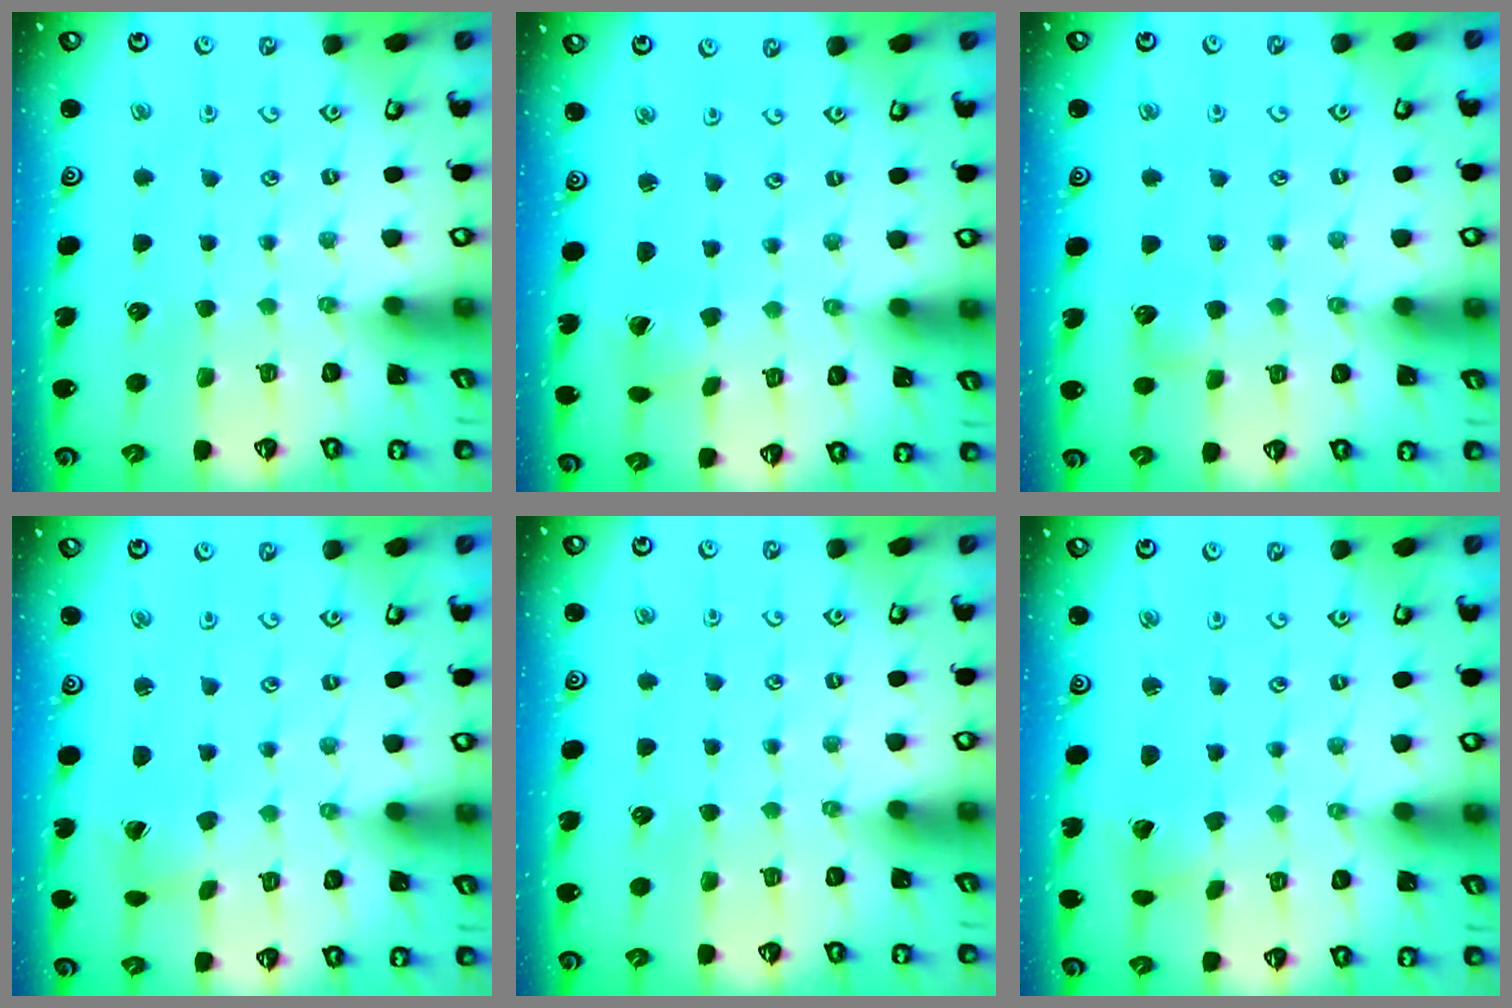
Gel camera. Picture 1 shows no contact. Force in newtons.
{"total": 0.9, "press": 0.8, "slide": 0.4}
{"total": 4.5, "press": 4.5, "slide": 0.6}
{"total": 1.6, "press": 1.6, "slide": 0.2}
{"total": 0.0}
{"total": 2.0, "press": 2.0, "slide": 0.3}